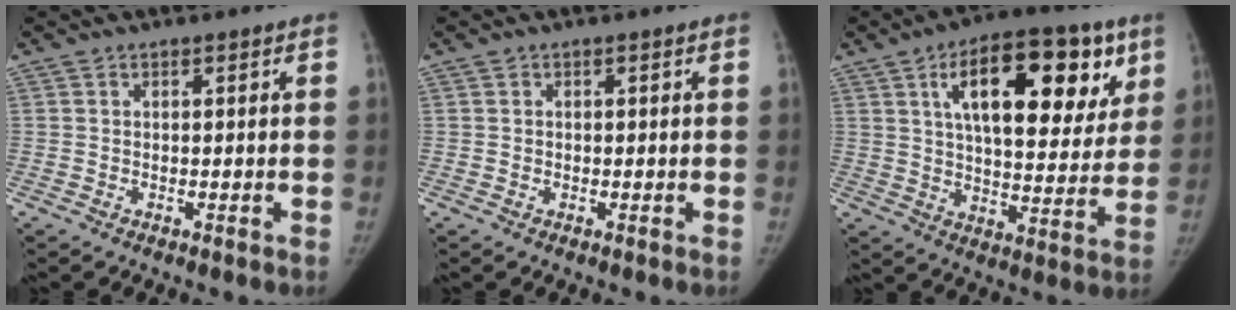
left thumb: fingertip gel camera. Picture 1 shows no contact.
{"total": 0.0}
{"total": 22.5, "force": [9.6, 10.1, 17.6], "torque": [-0.219, -0.016, 0.147]}